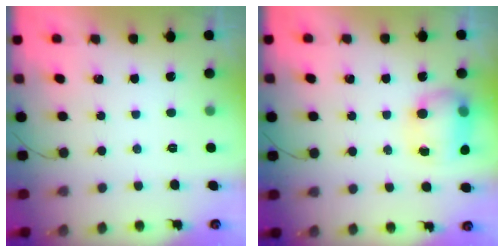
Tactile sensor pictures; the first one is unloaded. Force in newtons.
{"total": 12.1, "press": 9.7, "slide": 7.2}